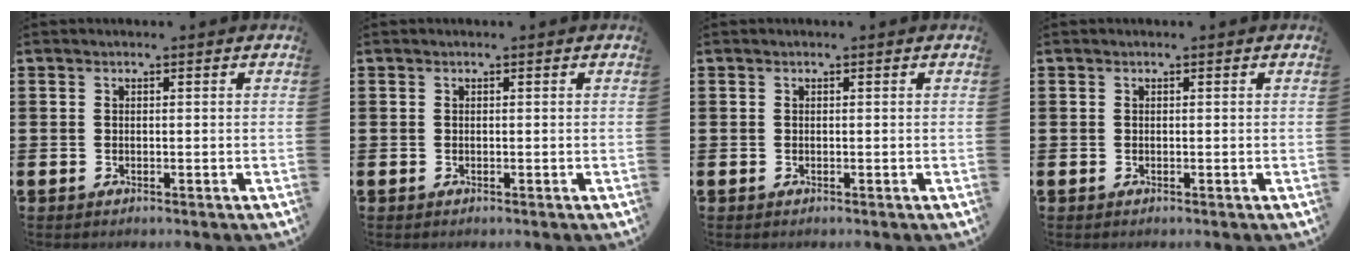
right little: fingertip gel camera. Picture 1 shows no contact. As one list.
[{"total": 0.0}, {"total": 0.0}, {"total": 0.0}]